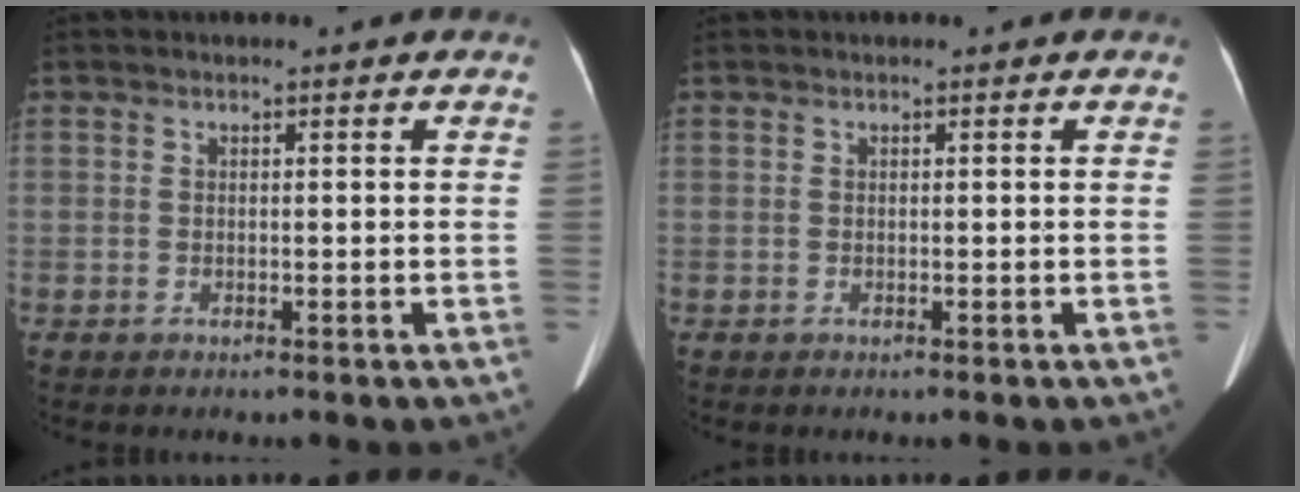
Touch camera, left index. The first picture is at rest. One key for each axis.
{"total": 0.0}